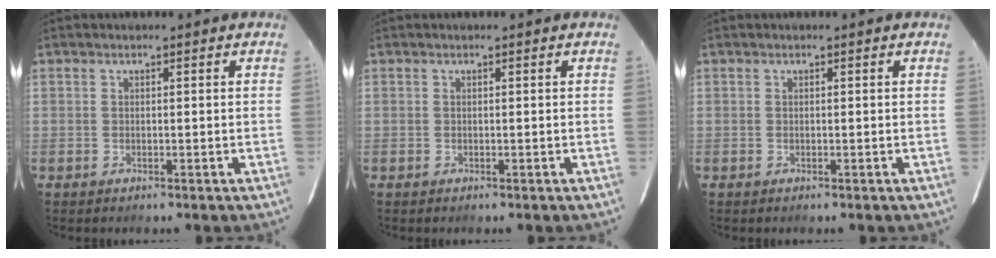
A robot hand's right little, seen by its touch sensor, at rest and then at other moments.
{"total": 0.0}
{"total": 0.0}